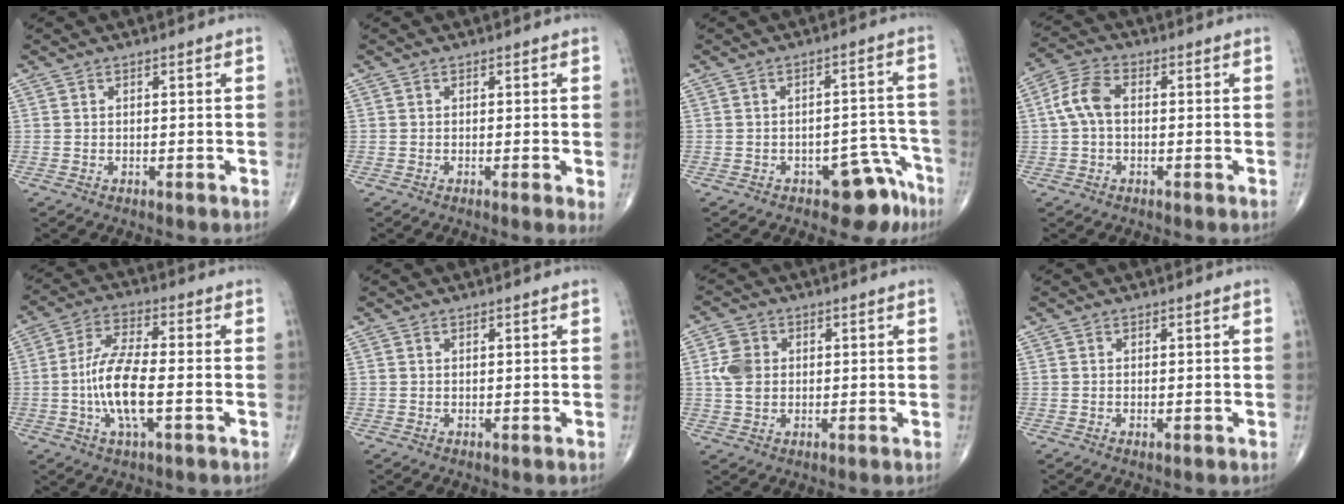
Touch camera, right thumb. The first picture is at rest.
{"total": 1.9, "force": [0.0, 0.3, 1.9], "torque": [-0.031, -0.007, -0.002]}
{"total": 7.3, "force": [-4.8, 3.9, 4.0], "torque": [-0.012, 0.046, -0.059]}
{"total": 6.6, "force": [0.3, 4.0, 5.2], "torque": [-0.114, 0.022, -0.001]}
{"total": 11.0, "force": [-2.1, 3.5, 10.2], "torque": [-0.213, 0.015, -0.043]}
{"total": 0.0}
{"total": 5.5, "force": [0.7, 4.4, 3.3], "torque": [-0.056, 0.003, 0.012]}
{"total": 0.6, "force": [-0.2, 0.2, 0.5], "torque": [-0.009, -0.003, -0.001]}